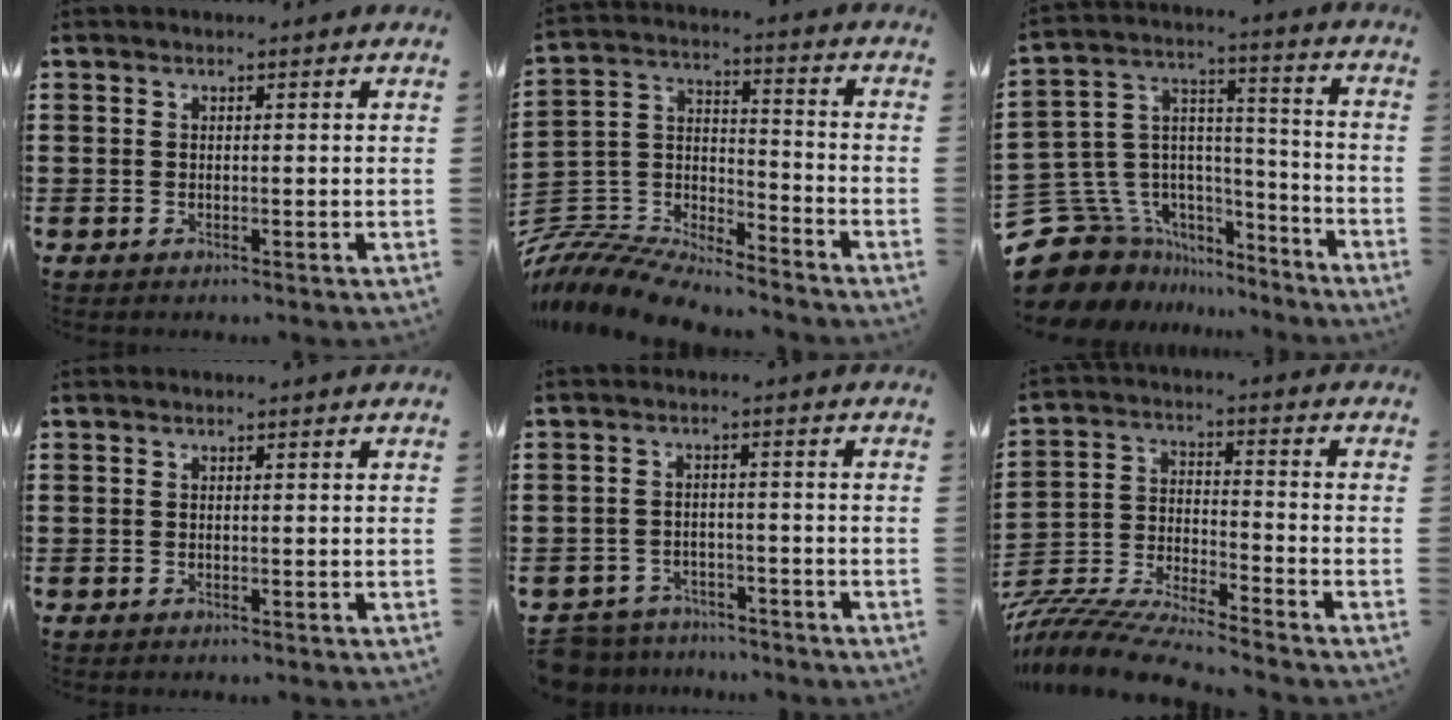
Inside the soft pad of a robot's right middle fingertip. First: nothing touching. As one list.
[{"total": 9.7, "force": [-9.4, 1.5, 1.4], "torque": [-0.050, 0.010, -0.197]}, {"total": 11.1, "force": [-7.4, 8.0, 2.2], "torque": [-0.097, 0.004, -0.141]}, {"total": 0.0}, {"total": 4.2, "force": [-4.1, 0.9, -0.1], "torque": [-0.011, 0.003, -0.090]}, {"total": 8.8, "force": [-8.7, 0.4, 1.7], "torque": [-0.044, 0.002, -0.177]}]